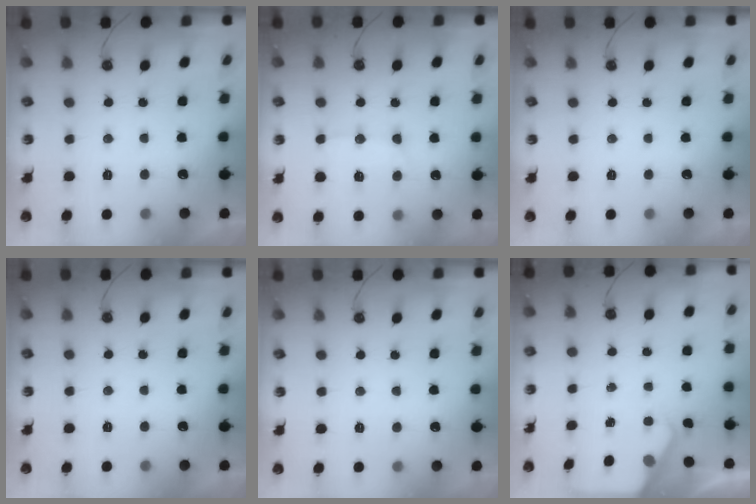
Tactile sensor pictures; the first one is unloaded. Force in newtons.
{"total": 13.0, "press": 12.9, "slide": 1.1}
{"total": 0.0}
{"total": 0.0}
{"total": 2.8, "press": 2.7, "slide": 0.5}
{"total": 2.2, "press": 2.1, "slide": 0.3}